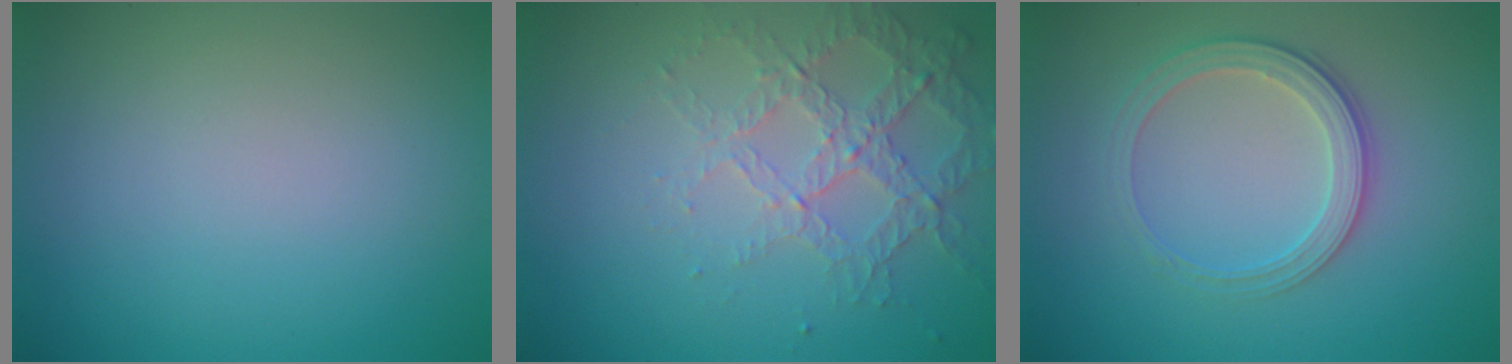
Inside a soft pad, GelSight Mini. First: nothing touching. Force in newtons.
{"total": 4.3, "press": 2.9, "slide": 3.2}
{"total": 2.8, "press": 2.6, "slide": 0.8}